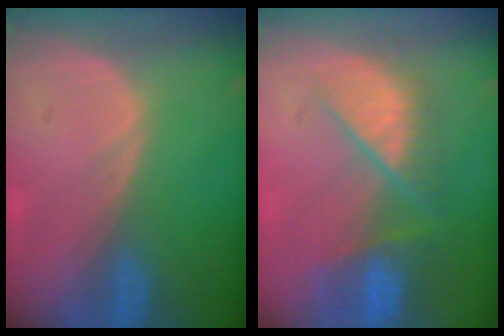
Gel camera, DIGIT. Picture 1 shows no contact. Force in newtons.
{"total": 9.2, "press": 7.9, "slide": 4.7}